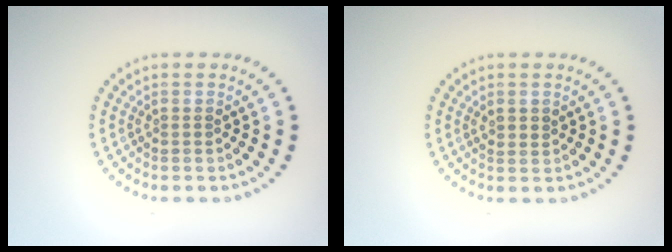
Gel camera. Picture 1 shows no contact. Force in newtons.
{"total": 1.1, "press": 1.0, "slide": 0.6}